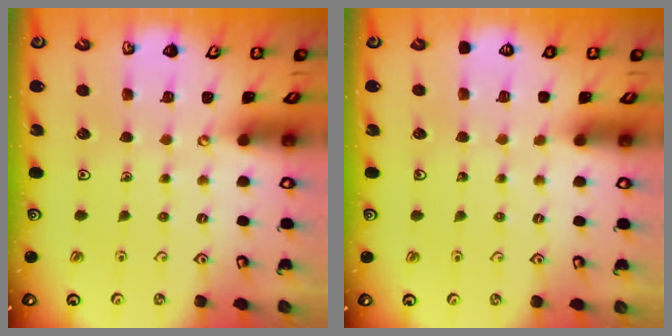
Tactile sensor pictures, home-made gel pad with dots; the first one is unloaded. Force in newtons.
{"total": 0.0}